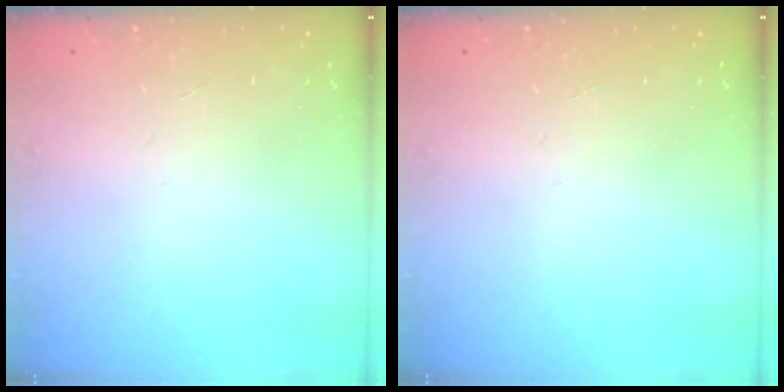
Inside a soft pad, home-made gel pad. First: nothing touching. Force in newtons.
{"total": 0.0}